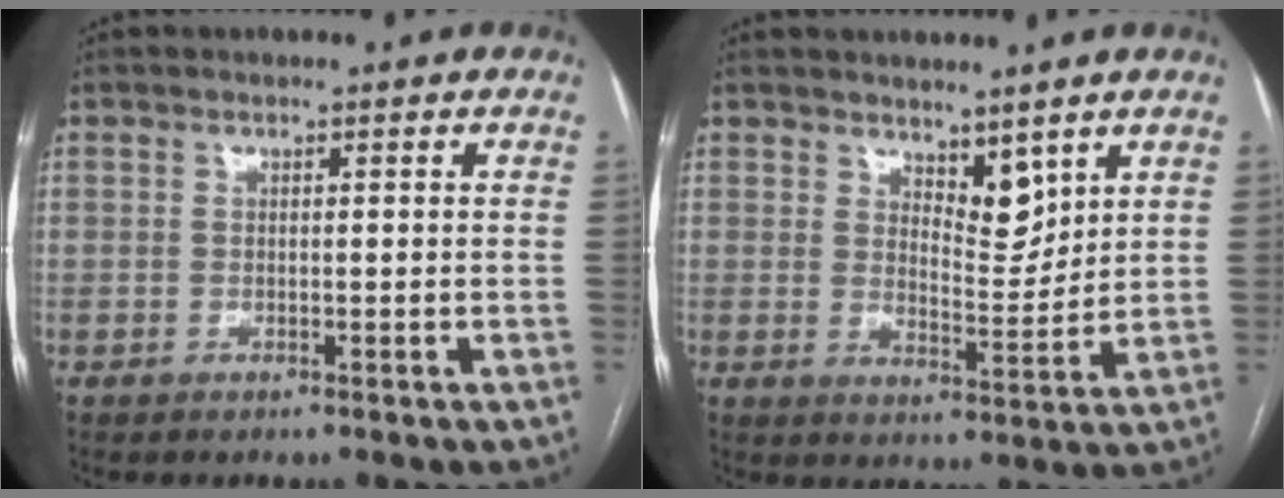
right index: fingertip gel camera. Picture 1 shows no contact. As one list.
[{"total": 5.2, "force": [3.7, 2.1, 3.0], "torque": [-0.049, -0.009, 0.068]}]